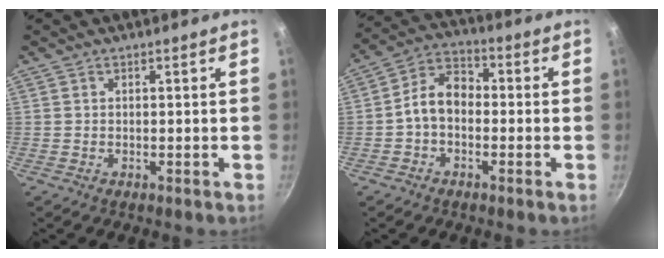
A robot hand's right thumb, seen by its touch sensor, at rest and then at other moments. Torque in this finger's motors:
{"motor_torque": [0.04, -0.23, 0.86, -0.23, 0.08]}